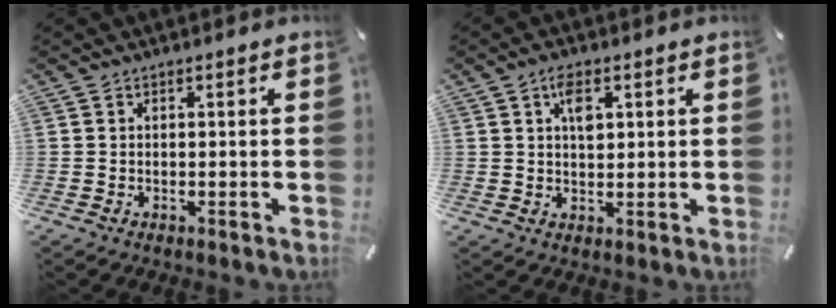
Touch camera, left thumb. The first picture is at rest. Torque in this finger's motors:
{"motor_torque": [0.64, 0.69, 0.51, -0.42, 0.16]}